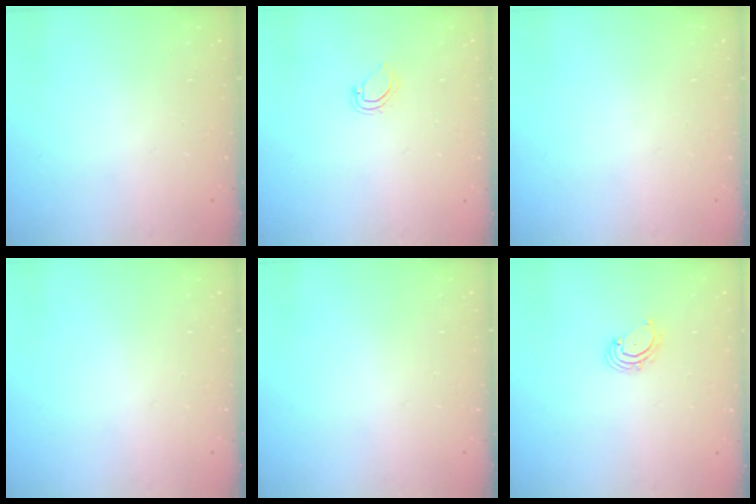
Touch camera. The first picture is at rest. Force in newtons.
{"total": 4.3, "press": 4.3, "slide": 0.3}
{"total": 0.0}
{"total": 0.0}
{"total": 0.0}
{"total": 2.0, "press": 1.9, "slide": 0.6}